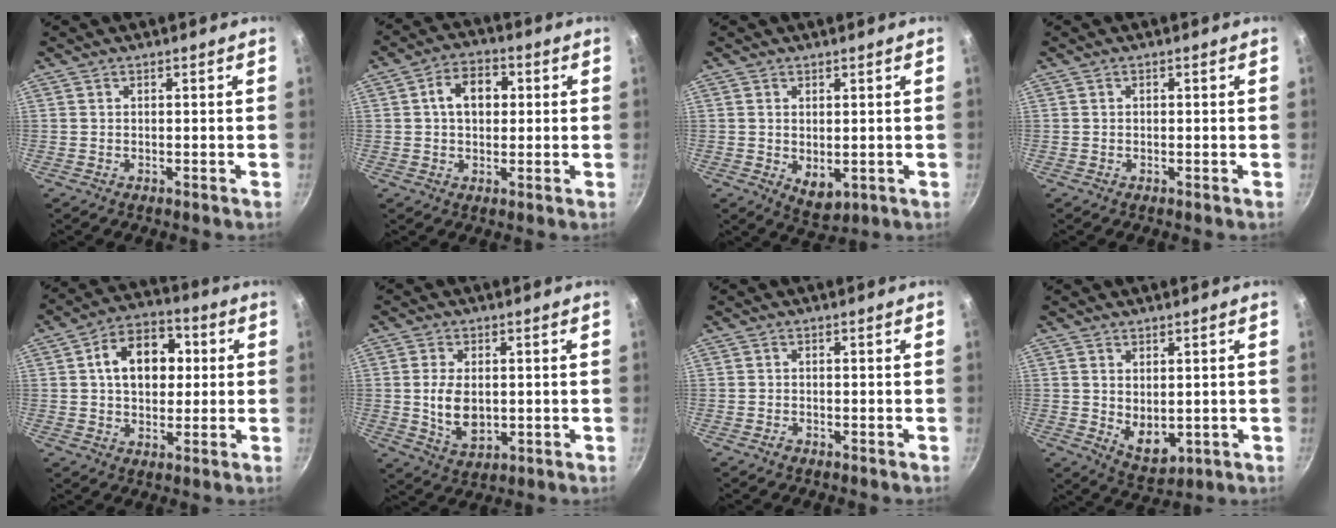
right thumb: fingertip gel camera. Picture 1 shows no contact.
{"total": 7.5, "force": [1.2, 5.4, 5.1], "torque": [-0.056, 0.012, 0.010]}
{"total": 4.8, "force": [0.0, 3.0, 3.8], "torque": [-0.055, -0.016, 0.007]}
{"total": 0.0}
{"total": 12.7, "force": [2.2, 9.0, 8.7], "torque": [-0.095, 0.017, 0.022]}
{"total": 7.9, "force": [0.3, 5.0, 6.2], "torque": [-0.110, -0.009, 0.013]}
{"total": 1.1, "force": [-0.7, 0.7, 0.4], "torque": [-0.009, 0.005, -0.015]}
{"total": 6.5, "force": [0.7, 4.1, 4.9], "torque": [-0.067, -0.022, 0.027]}